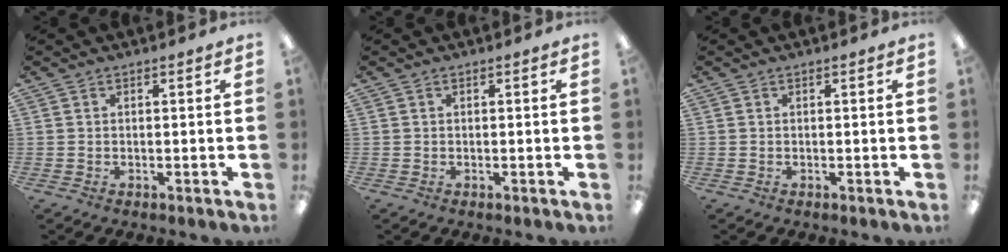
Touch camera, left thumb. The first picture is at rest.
{"total": 0.0}
{"total": 0.0}